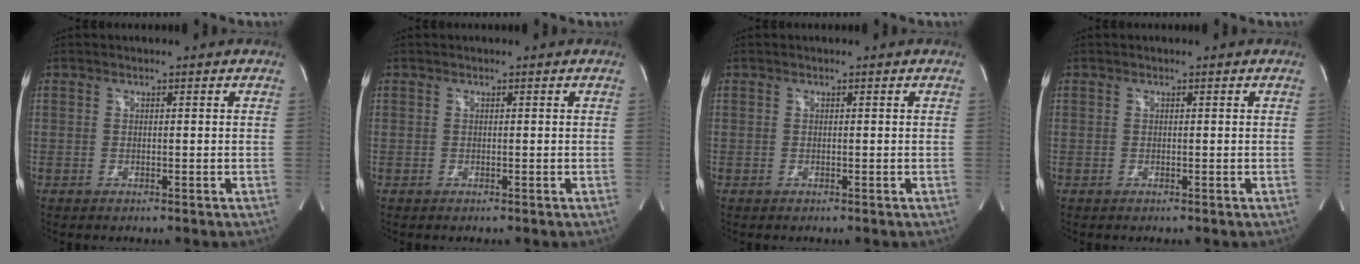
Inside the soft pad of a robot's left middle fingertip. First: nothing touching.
{"total": 0.0}
{"total": 0.0}
{"total": 0.0}